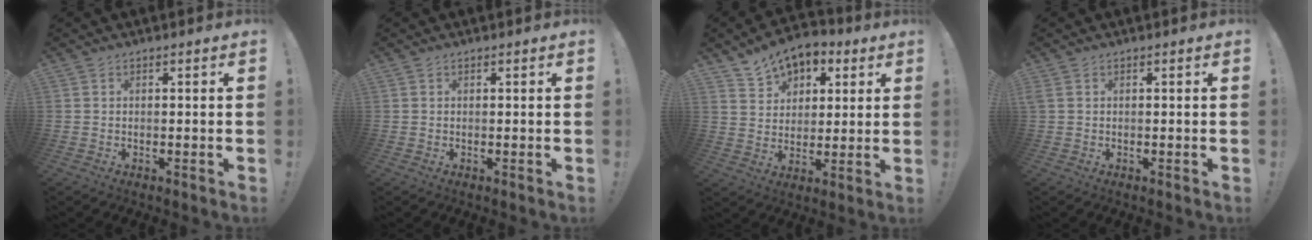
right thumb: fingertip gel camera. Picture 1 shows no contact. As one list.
[{"total": 0.0}, {"total": 9.8, "force": [6.9, 6.2, 3.0], "torque": [-0.045, -0.048, 0.131]}, {"total": 0.5, "force": [0.2, 0.3, 0.4], "torque": [-0.010, 0.003, 0.003]}]